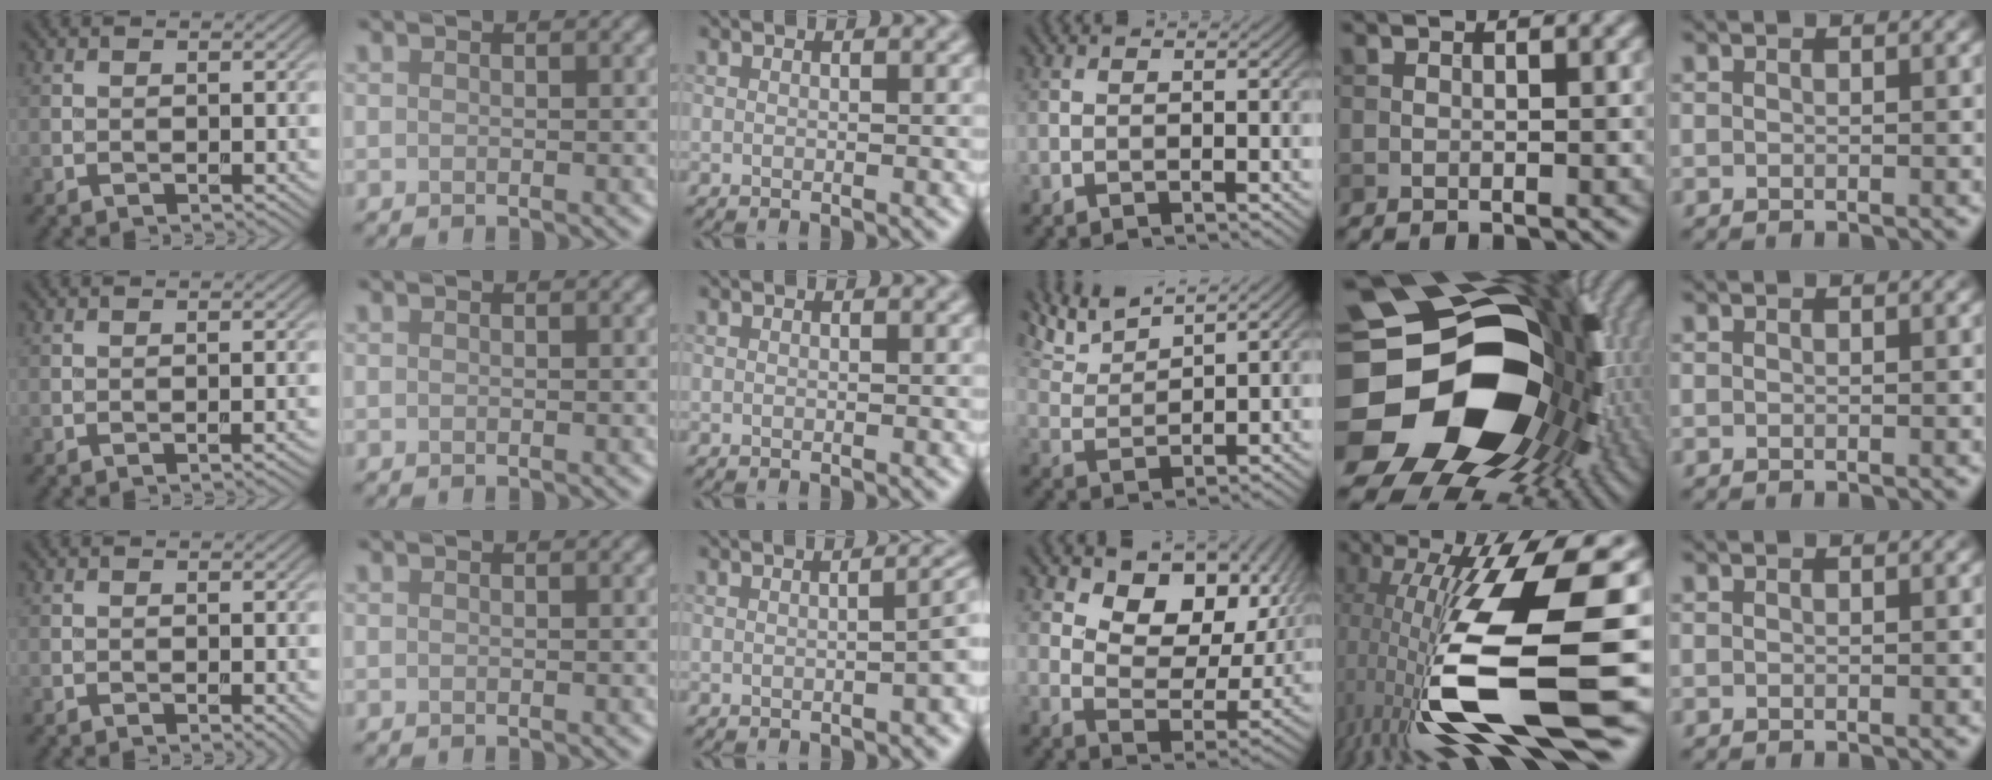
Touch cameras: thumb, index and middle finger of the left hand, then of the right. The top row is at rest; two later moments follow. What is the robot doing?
{"motion": "screw", "object": "dispenser bottle"}